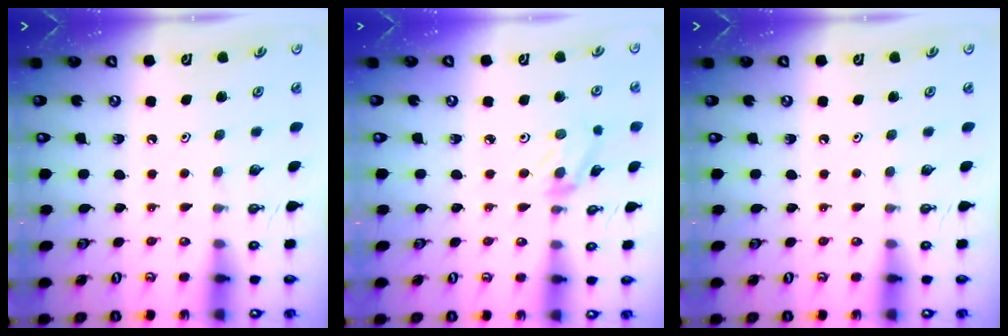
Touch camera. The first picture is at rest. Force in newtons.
{"total": 2.0, "press": 1.9, "slide": 0.3}
{"total": 0.0}